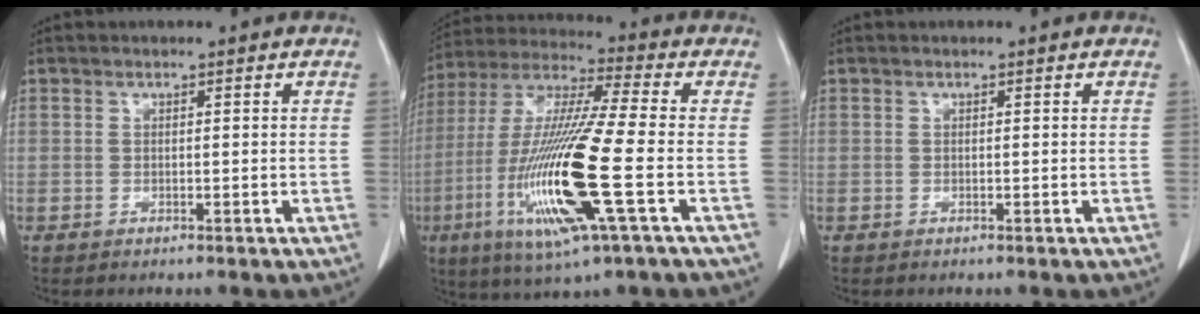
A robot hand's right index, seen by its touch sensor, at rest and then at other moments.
{"total": 19.6, "force": [-5.4, 0.8, 18.8], "torque": [-0.406, -0.026, -0.106]}
{"total": 0.0}